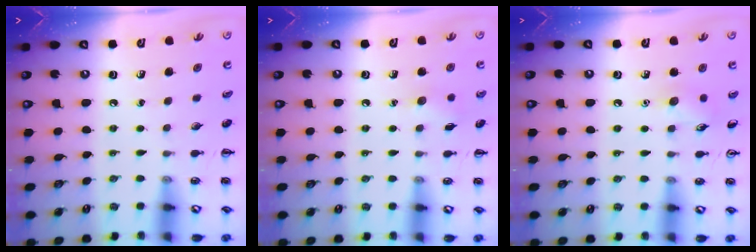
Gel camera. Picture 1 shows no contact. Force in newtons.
{"total": 5.8, "press": 5.7, "slide": 1.1}
{"total": 5.7, "press": 5.5, "slide": 1.4}